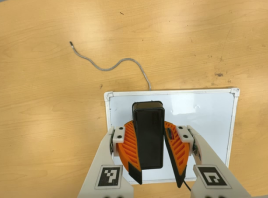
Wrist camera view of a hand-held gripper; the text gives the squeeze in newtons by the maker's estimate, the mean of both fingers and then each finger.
{"total": 9.3, "left": 9.3, "right": 9.3}